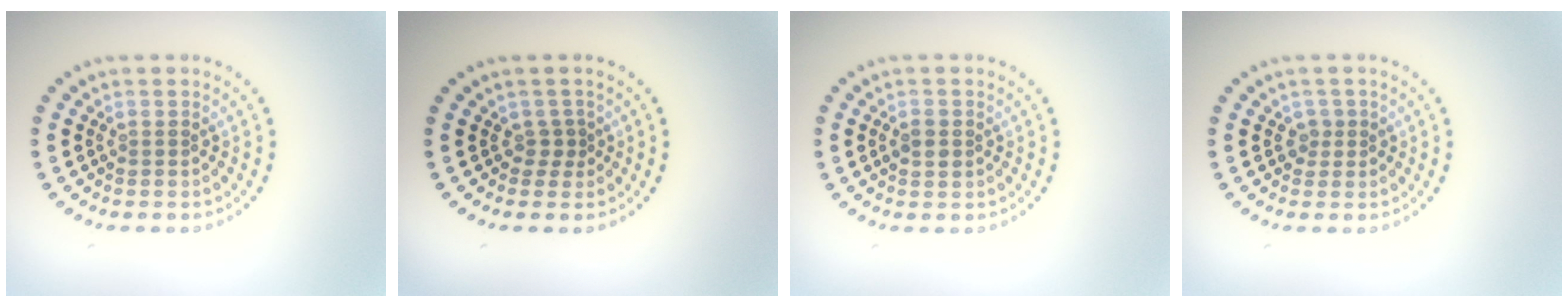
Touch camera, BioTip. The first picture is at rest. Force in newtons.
{"total": 1.1, "press": 0.7, "slide": 0.8}
{"total": 1.4, "press": 1.4, "slide": 0.1}
{"total": 1.1, "press": 0.8, "slide": 0.8}